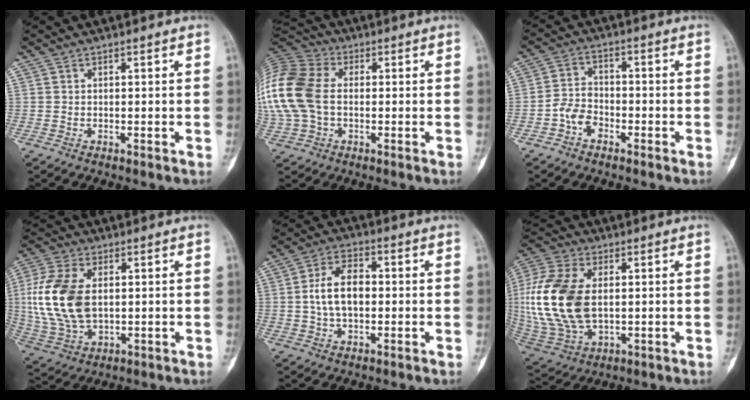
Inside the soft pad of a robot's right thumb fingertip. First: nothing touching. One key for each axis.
{"total": 19.9, "fx": 0.1, "fy": 14.1, "fz": 14.0, "tx": -0.355, "ty": 0.024, "tz": 0.004}
{"total": 5.1, "fx": -2.6, "fy": 3.5, "fz": 2.6, "tx": -0.033, "ty": 0.026, "tz": -0.055}
{"total": 16.0, "fx": 1.6, "fy": 9.7, "fz": 12.7, "tx": -0.278, "ty": -0.001, "tz": 0.037}
{"total": 9.0, "fx": 0.1, "fy": 5.5, "fz": 7.2, "tx": -0.121, "ty": 0.017, "tz": -0.003}
{"total": 20.5, "fx": 1.3, "fy": 12.3, "fz": 16.3, "tx": -0.366, "ty": -0.007, "tz": 0.034}